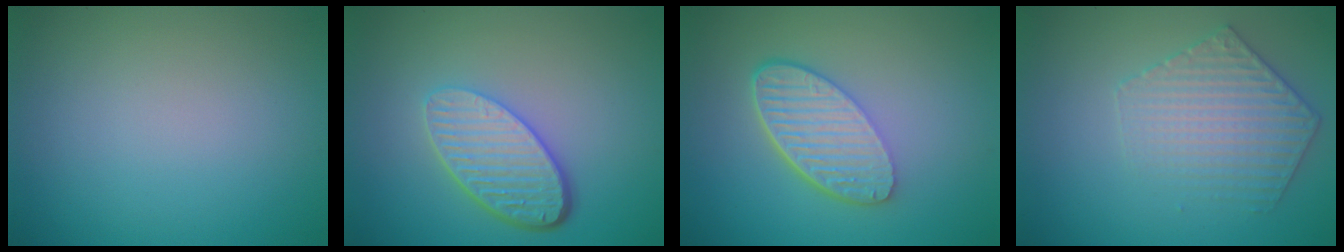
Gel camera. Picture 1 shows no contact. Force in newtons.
{"total": 5.3, "press": 3.8, "slide": 3.6}
{"total": 5.9, "press": 4.2, "slide": 4.1}
{"total": 3.4, "press": 3.3, "slide": 0.7}